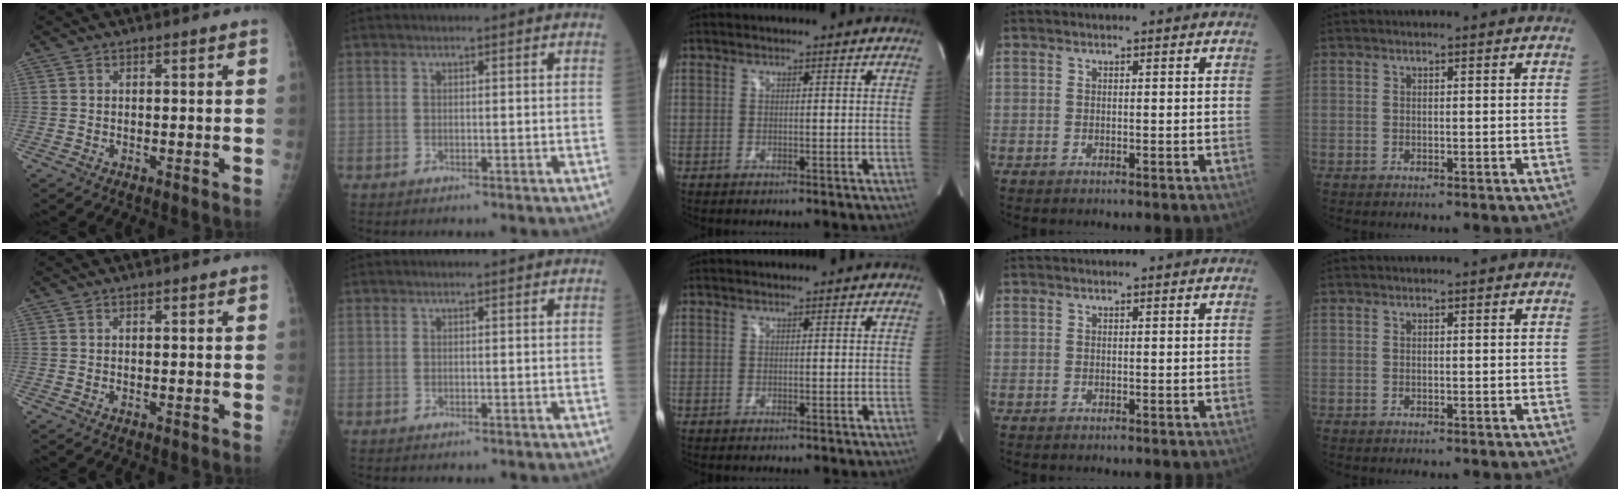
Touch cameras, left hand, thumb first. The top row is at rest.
{}